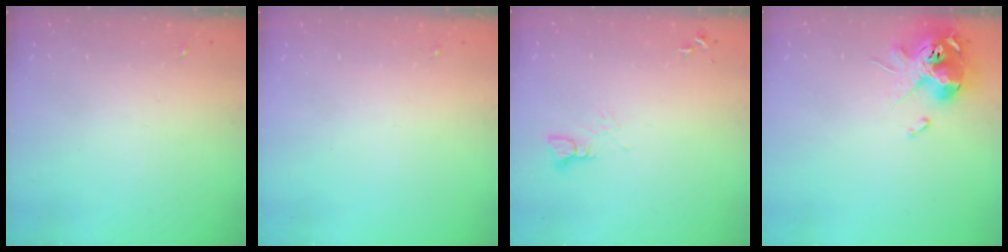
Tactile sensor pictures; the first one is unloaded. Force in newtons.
{"total": 0.0}
{"total": 3.4, "press": 3.4, "slide": 0.3}
{"total": 14.1, "press": 14.0, "slide": 1.7}